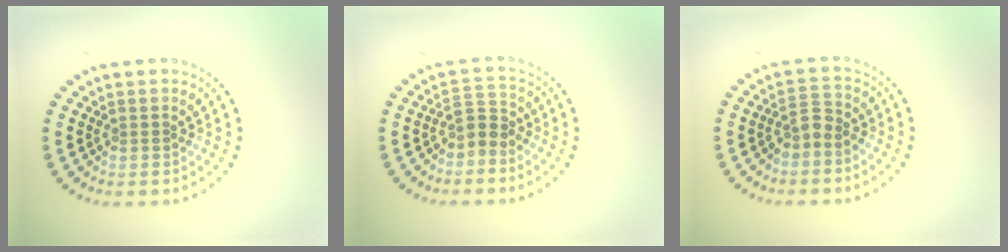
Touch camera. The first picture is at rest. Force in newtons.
{"total": 2.2, "press": 1.6, "slide": 1.6}
{"total": 1.9, "press": 1.4, "slide": 1.2}